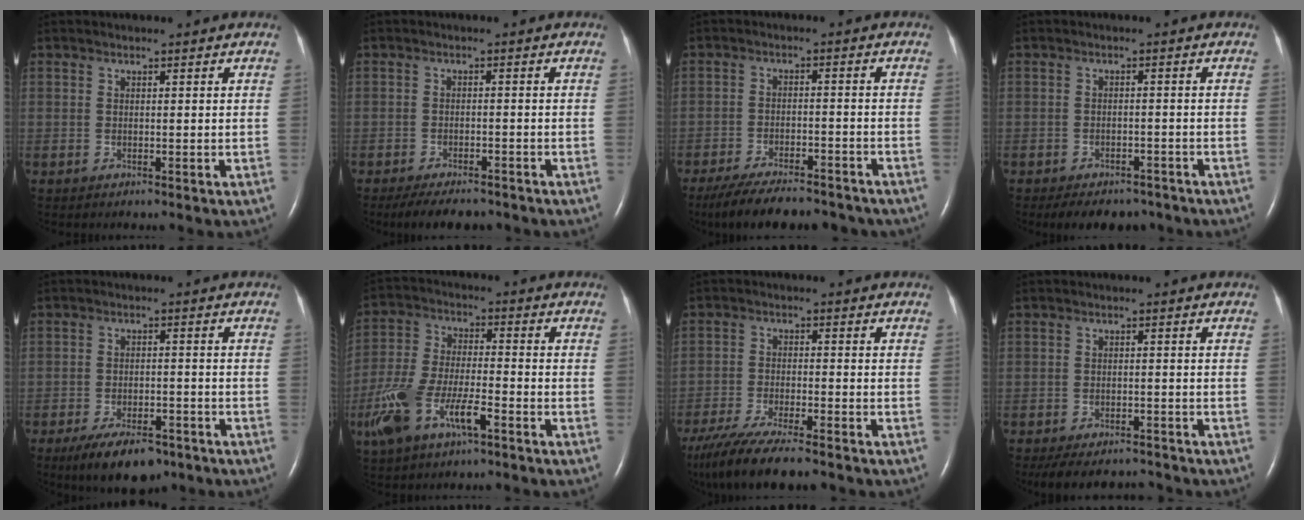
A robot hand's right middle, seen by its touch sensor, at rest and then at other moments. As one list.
[{"total": 7.6, "force": [-6.5, 2.3, 3.2], "torque": [-0.046, -0.008, -0.094]}, {"total": 15.0, "force": [-12.9, 3.8, 6.6], "torque": [-0.128, -0.011, -0.185]}, {"total": 8.5, "force": [-7.0, 3.9, 2.9], "torque": [-0.038, 0.001, -0.088]}, {"total": 9.0, "force": [-6.4, 3.7, 5.2], "torque": [-0.090, -0.007, -0.101]}, {"total": 11.5, "force": [-5.5, 3.9, 9.3], "torque": [-0.206, 0.001, -0.100]}, {"total": 12.4, "force": [-10.1, 1.6, 7.0], "torque": [-0.127, -0.033, -0.167]}, {"total": 9.4, "force": [-8.4, 2.9, 2.8], "torque": [-0.052, -0.001, -0.114]}]